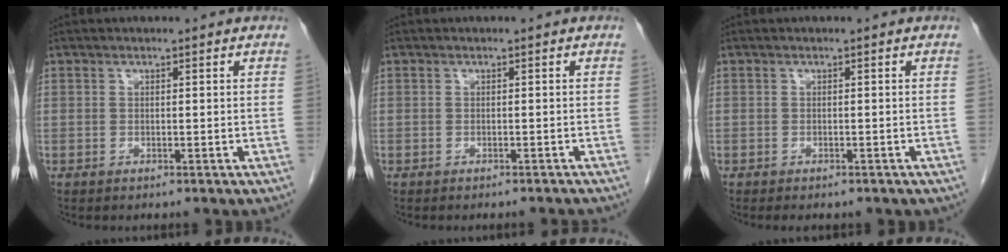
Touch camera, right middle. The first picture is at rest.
{"total": 2.4, "force": [-2.3, 0.0, 0.4], "torque": [-0.010, -0.008, -0.028]}
{"total": 3.9, "force": [-3.1, 1.6, 1.8], "torque": [-0.017, -0.005, -0.032]}